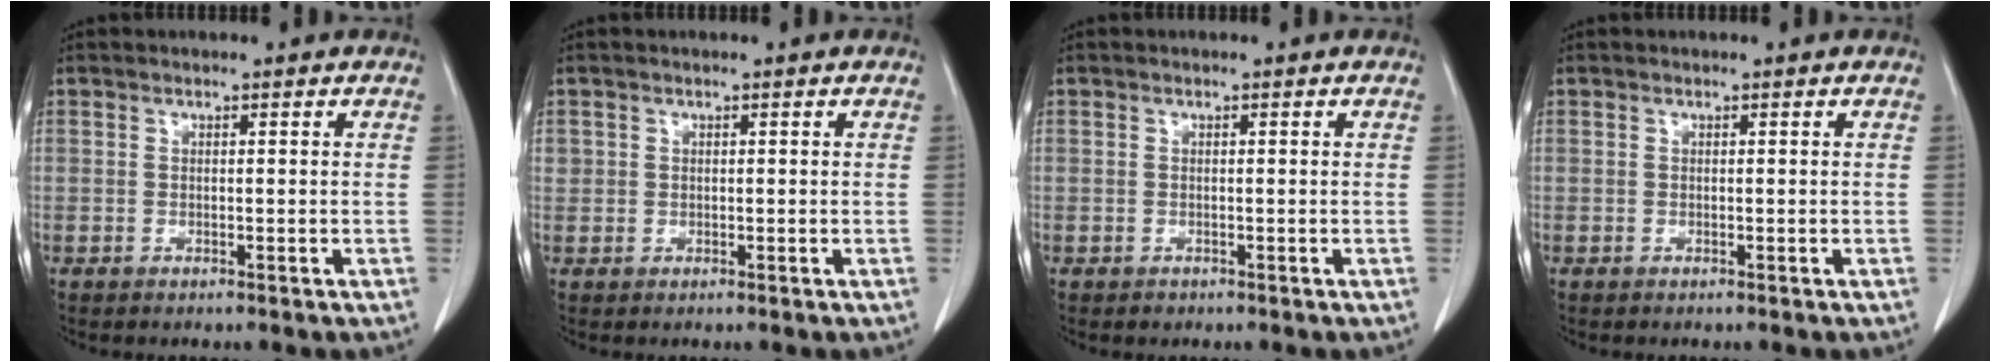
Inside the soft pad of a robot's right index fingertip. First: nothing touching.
{"total": 1.1, "force": [0.4, 1.1, 0.1], "torque": [0.011, 0.003, 0.003]}
{"total": 0.5, "force": [-0.3, 0.4, 0.1], "torque": [-0.004, 0.002, -0.004]}
{"total": 0.0}